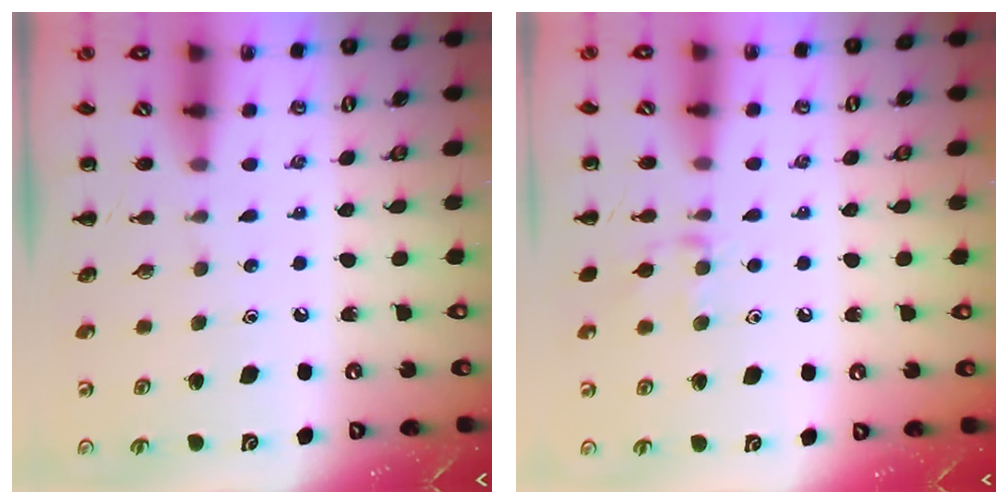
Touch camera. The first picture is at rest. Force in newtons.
{"total": 7.8, "press": 7.7, "slide": 1.2}